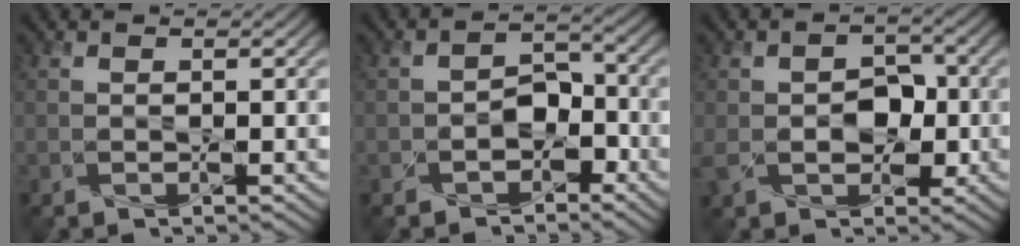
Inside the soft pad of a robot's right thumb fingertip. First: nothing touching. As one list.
[{"total": 3.5, "force": [-2.0, 2.4, 1.6], "torque": [-0.012, 0.007, -0.036]}, {"total": 6.0, "force": [-1.2, 4.6, 3.7], "torque": [-0.072, -0.009, -0.020]}]